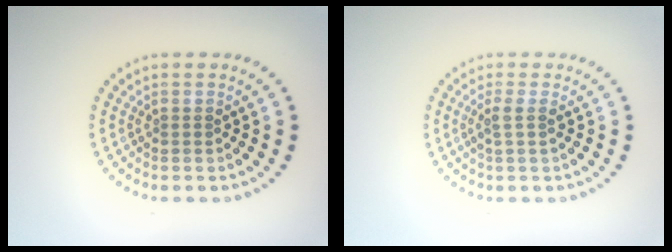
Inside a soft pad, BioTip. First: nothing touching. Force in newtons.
{"total": 1.3, "press": 1.1, "slide": 0.7}